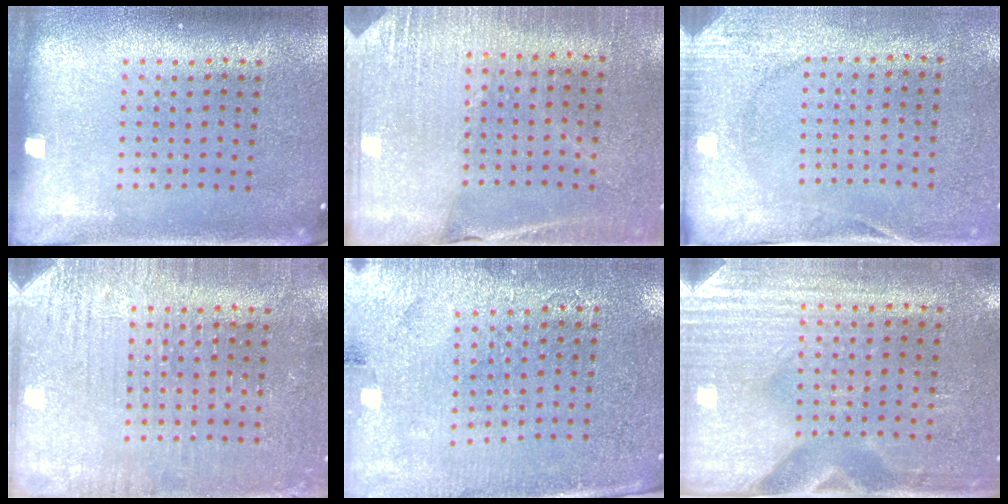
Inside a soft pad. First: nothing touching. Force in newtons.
{"total": 2.6, "press": 2.5, "slide": 0.6}
{"total": 2.8, "press": 2.1, "slide": 1.8}
{"total": 3.0, "press": 2.9, "slide": 0.7}
{"total": 3.0, "press": 2.8, "slide": 1.0}
{"total": 3.0, "press": 2.7, "slide": 1.5}